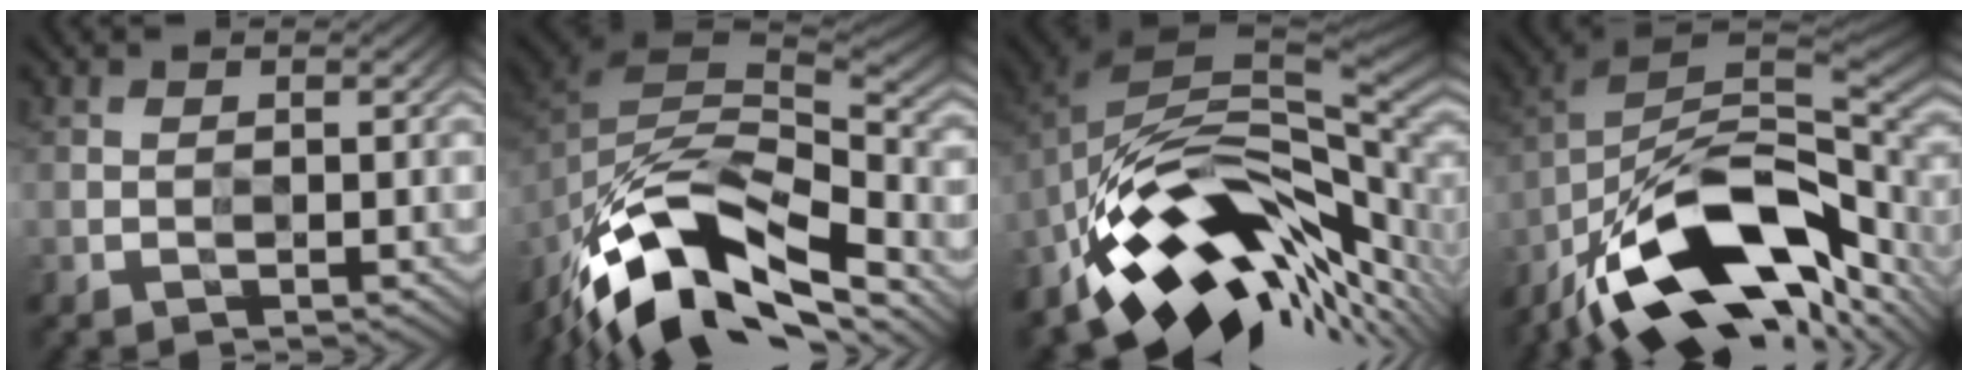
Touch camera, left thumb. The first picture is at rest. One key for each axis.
{"total": 14.7, "fx": -10.2, "fy": 6.5, "fz": 8.3, "tx": -0.186, "ty": -0.012, "tz": -0.181}
{"total": 14.4, "fx": -6.1, "fy": 6.7, "fz": 11.2, "tx": -0.183, "ty": 0.005, "tz": -0.115}
{"total": 16.3, "fx": -10.6, "fy": 6.2, "fz": 10.7, "tx": -0.206, "ty": -0.006, "tz": -0.190}